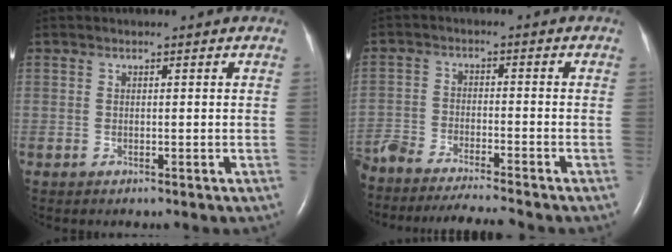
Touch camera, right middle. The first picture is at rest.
{"total": 15.4, "force": [-14.2, 0.6, 6.0], "torque": [-0.115, -0.021, -0.229]}